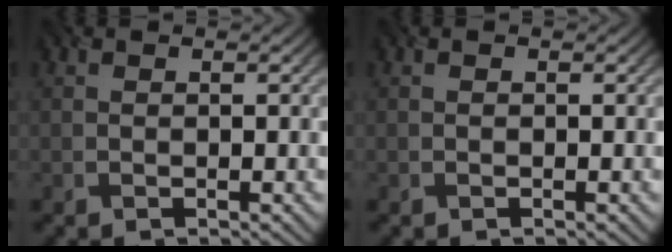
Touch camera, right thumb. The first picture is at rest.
{"total": 0.0}